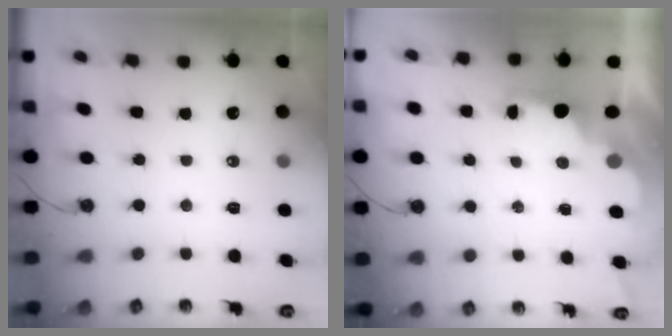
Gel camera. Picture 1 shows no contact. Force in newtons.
{"total": 2.2, "press": 2.1, "slide": 0.8}